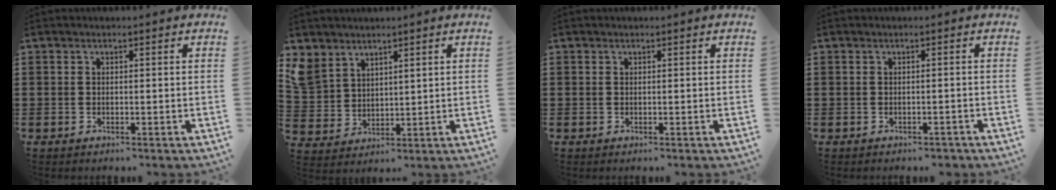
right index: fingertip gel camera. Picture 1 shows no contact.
{"total": 5.1, "force": [3.9, 3.3, 0.5], "torque": [-0.037, -0.002, 0.076]}
{"total": 0.0}
{"total": 0.9, "force": [-0.8, 0.3, 0.2], "torque": [-0.008, -0.002, -0.018]}